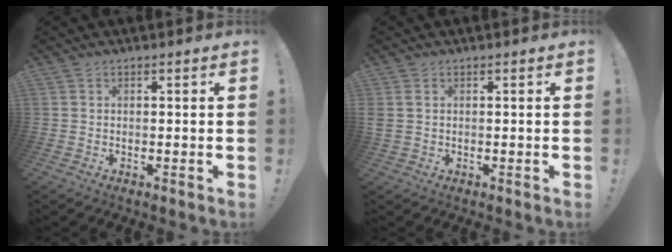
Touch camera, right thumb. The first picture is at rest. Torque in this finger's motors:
{"motor_torque": [-0.13, 0.99, 0.14, 0.27, 0.56]}